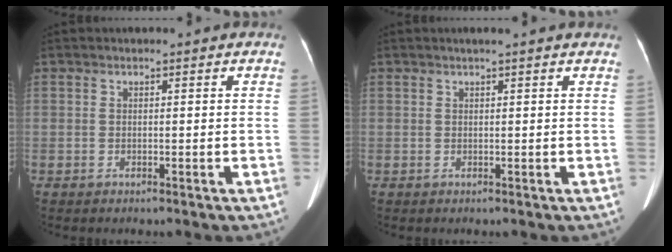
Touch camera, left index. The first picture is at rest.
{"total": 2.4, "force": [2.0, -0.3, 1.4], "torque": [-0.018, 0.019, 0.026]}